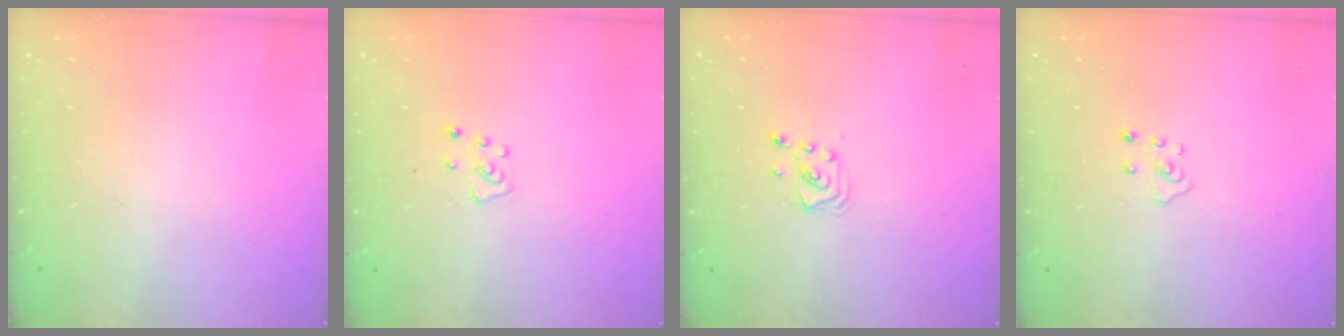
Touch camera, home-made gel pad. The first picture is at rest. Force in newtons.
{"total": 4.6, "press": 4.6, "slide": 0.5}
{"total": 2.2, "press": 2.2, "slide": 0.3}
{"total": 2.7, "press": 2.7, "slide": 0.2}